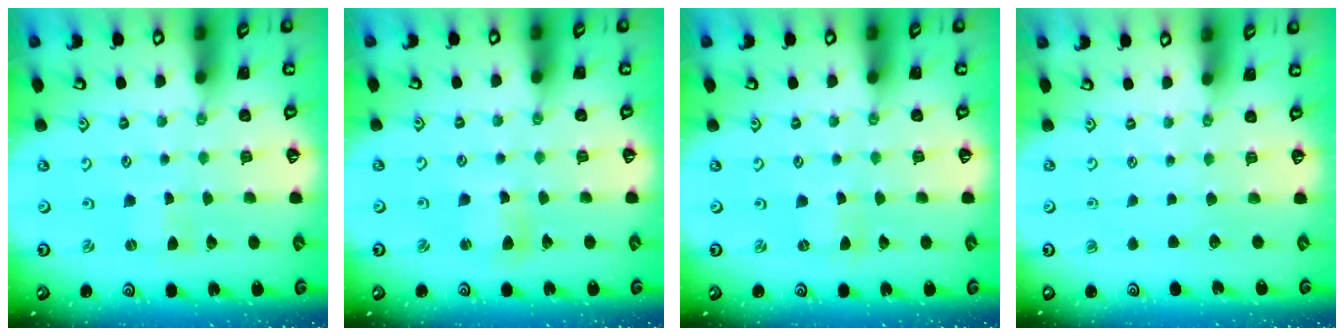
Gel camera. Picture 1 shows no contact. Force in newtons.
{"total": 3.7, "press": 3.7, "slide": 0.5}
{"total": 0.0}
{"total": 0.0}